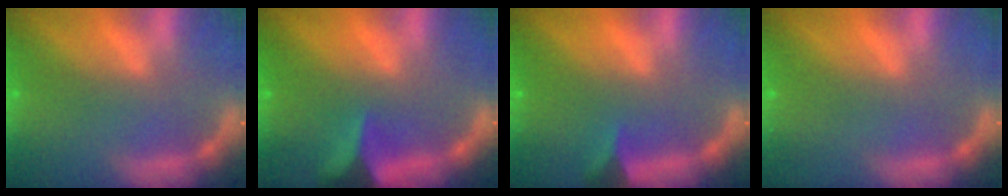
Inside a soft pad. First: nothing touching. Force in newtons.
{"total": 5.4}
{"total": 2.4}
{"total": 0.0}